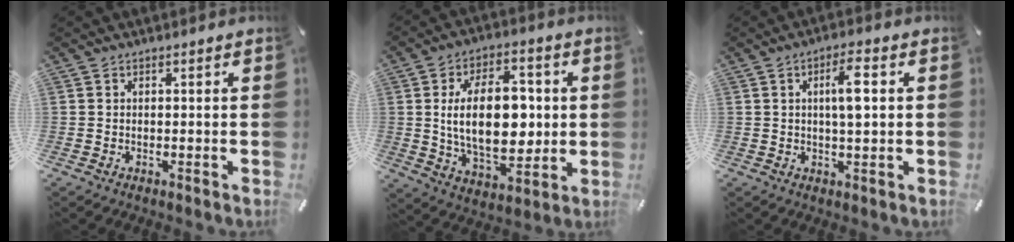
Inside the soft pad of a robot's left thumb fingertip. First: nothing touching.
{"total": 18.5, "force": [1.0, 10.9, 14.9], "torque": [-0.263, -0.001, 0.015]}
{"total": 6.7, "force": [1.0, 1.8, 6.3], "torque": [-0.107, 0.001, 0.011]}